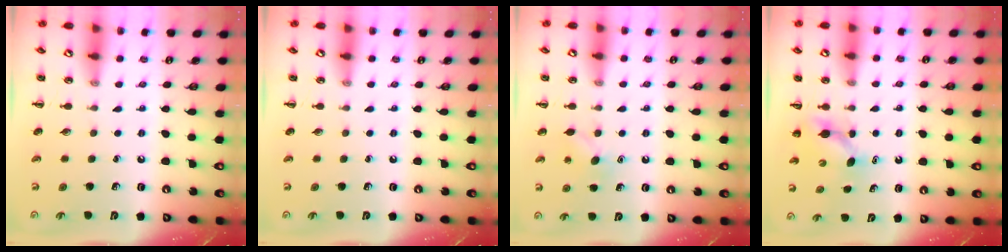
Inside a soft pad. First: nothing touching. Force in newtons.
{"total": 0.0}
{"total": 6.6, "press": 6.4, "slide": 1.7}
{"total": 4.0, "press": 3.9, "slide": 1.1}